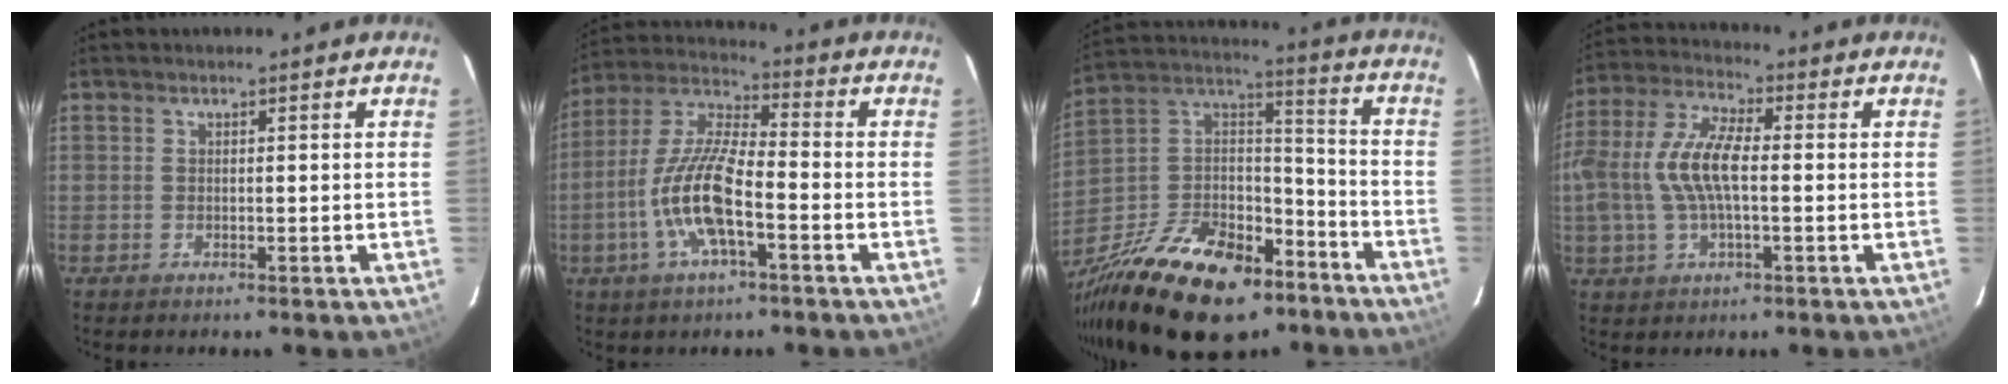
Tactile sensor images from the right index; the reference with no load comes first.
{"total": 13.2, "force": [-4.6, 3.7, 11.8], "torque": [-0.249, -0.001, -0.093]}
{"total": 28.4, "force": [-18.3, 14.4, 16.2], "torque": [-0.338, 0.012, -0.287]}
{"total": 12.0, "force": [-0.6, 5.1, 10.8], "torque": [-0.231, 0.012, -0.013]}